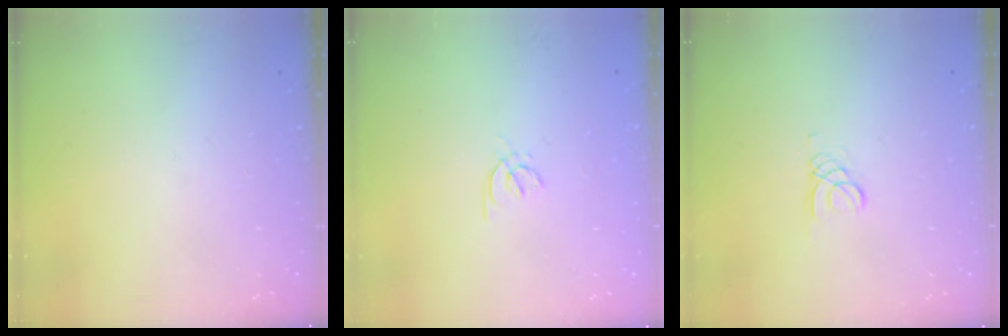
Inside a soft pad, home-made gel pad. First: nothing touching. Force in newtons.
{"total": 1.2, "press": 1.2, "slide": 0.4}
{"total": 1.5, "press": 1.5, "slide": 0.1}